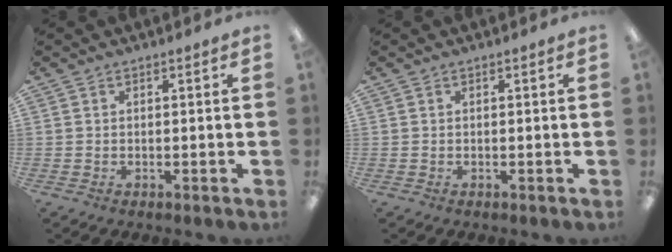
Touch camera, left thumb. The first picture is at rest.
{"total": 0.0}